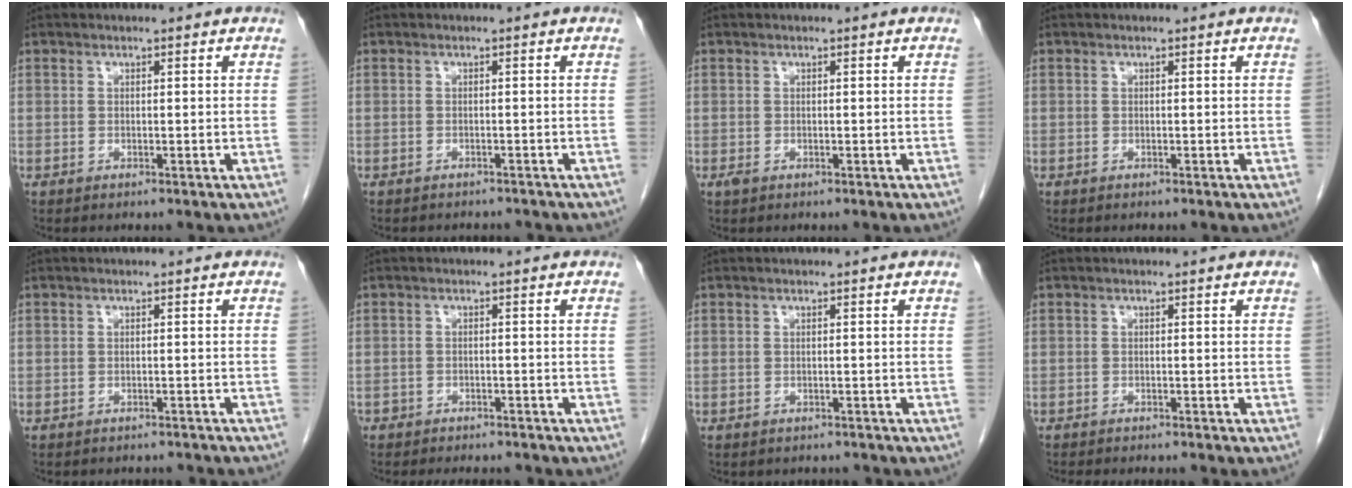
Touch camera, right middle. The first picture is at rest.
{"total": 4.2, "force": [-3.9, 1.3, 0.7], "torque": [-0.005, -0.003, -0.044]}
{"total": 0.7, "force": [-0.3, 0.4, 0.4], "torque": [-0.011, 0.000, -0.003]}
{"total": 0.0}
{"total": 7.1, "force": [-6.7, 1.8, 1.7], "torque": [-0.018, 0.002, -0.070]}
{"total": 7.2, "force": [-6.4, 2.5, 2.2], "torque": [-0.029, 0.004, -0.081]}
{"total": 3.1, "force": [-2.9, 1.2, 0.2], "torque": [-0.001, 0.000, -0.034]}
{"total": 7.3, "force": [-6.5, 0.9, 3.2], "torque": [-0.031, -0.008, -0.086]}